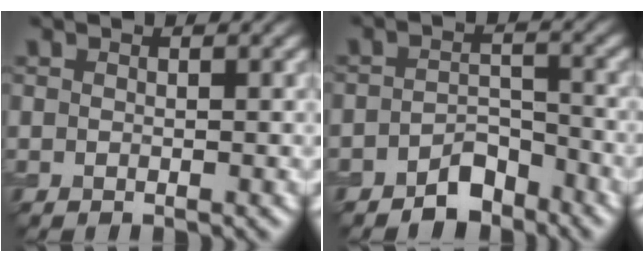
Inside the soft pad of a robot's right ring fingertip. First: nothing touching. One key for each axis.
{"total": 3.2, "fx": -2.5, "fy": 1.5, "fz": 1.3, "tx": -0.017, "ty": 0.013, "tz": -0.046}